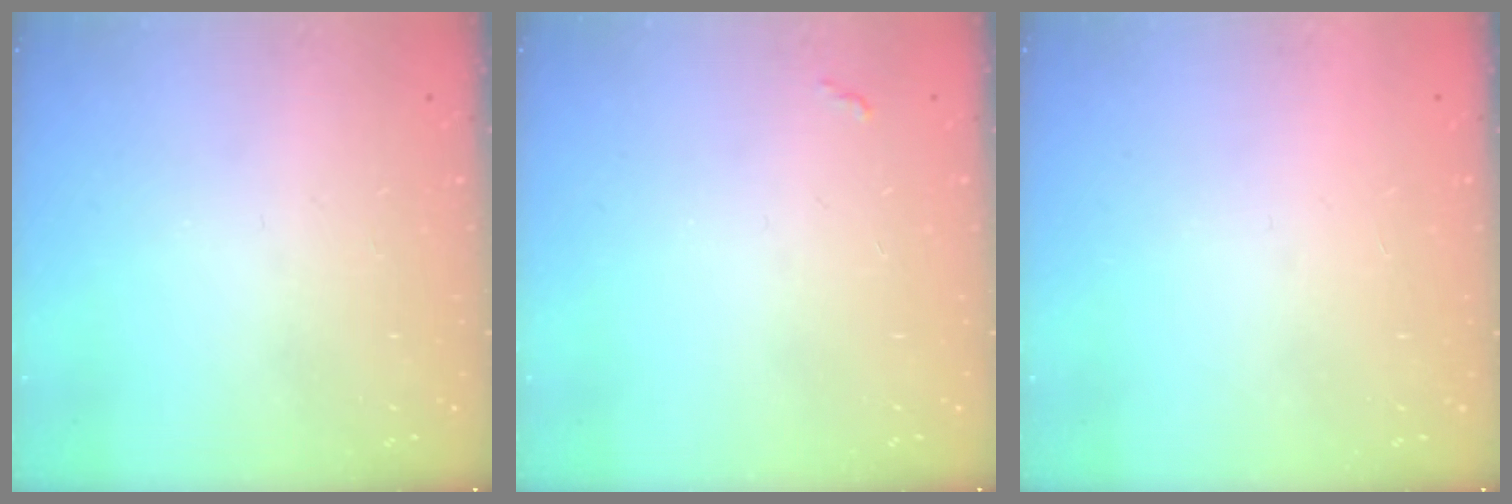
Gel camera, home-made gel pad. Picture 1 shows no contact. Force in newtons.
{"total": 2.8, "press": 2.8, "slide": 0.4}
{"total": 1.6, "press": 1.6, "slide": 0.1}